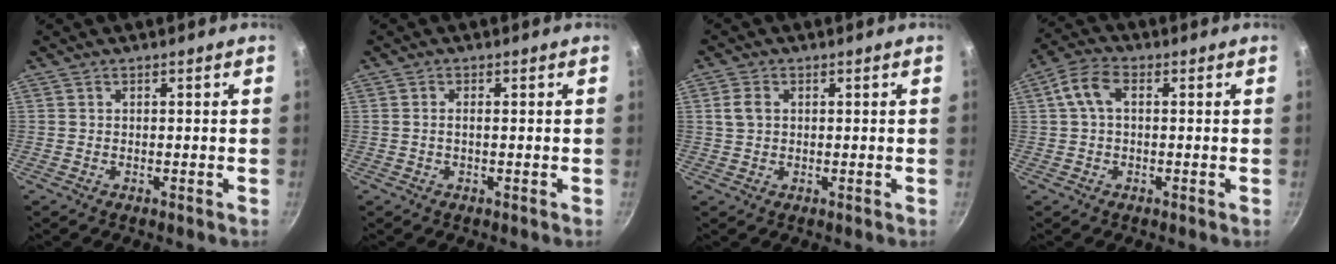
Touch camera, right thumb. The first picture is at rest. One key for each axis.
{"total": 1.1, "fx": -0.1, "fy": 0.4, "fz": 1.0, "tx": -0.025, "ty": 0.004, "tz": -0.004}
{"total": 3.2, "fx": 0.6, "fy": 2.4, "fz": 2.0, "tx": -0.036, "ty": 0.004, "tz": 0.011}
{"total": 5.8, "fx": 0.8, "fy": 3.7, "fz": 4.4, "tx": -0.091, "ty": 0.021, "tz": 0.010}